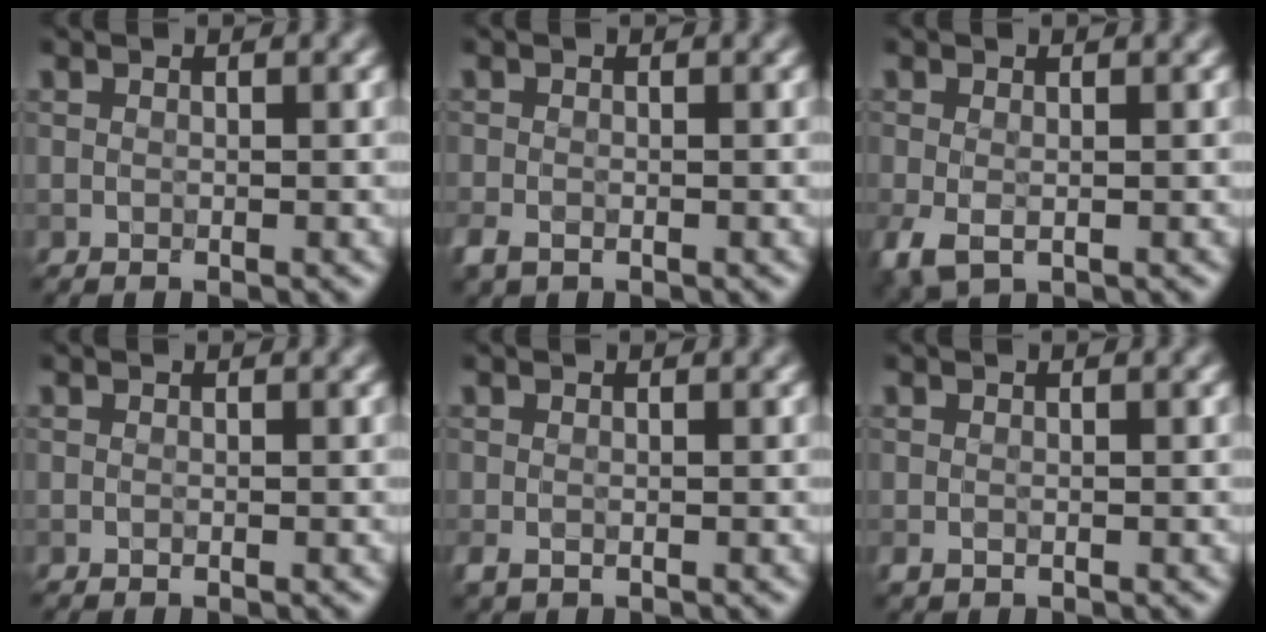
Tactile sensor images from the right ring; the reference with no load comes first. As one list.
[{"total": 1.6, "force": [-0.9, 0.9, 1.0], "torque": [-0.024, -0.005, -0.021]}, {"total": 2.6, "force": [-0.9, 1.4, 2.0], "torque": [-0.051, -0.010, -0.017]}, {"total": 0.0}, {"total": 1.0, "force": [-0.3, 0.6, 0.7], "torque": [-0.017, -0.006, -0.006]}, {"total": 0.6, "force": [-0.2, 0.4, 0.5], "torque": [-0.010, -0.003, -0.004]}]